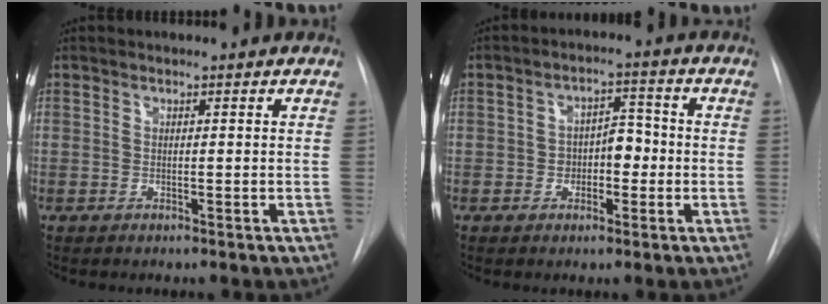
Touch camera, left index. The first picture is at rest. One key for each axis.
{"total": 4.8, "fx": -1.8, "fy": 2.8, "fz": 3.5, "tx": -0.051, "ty": 0.015, "tz": -0.027}